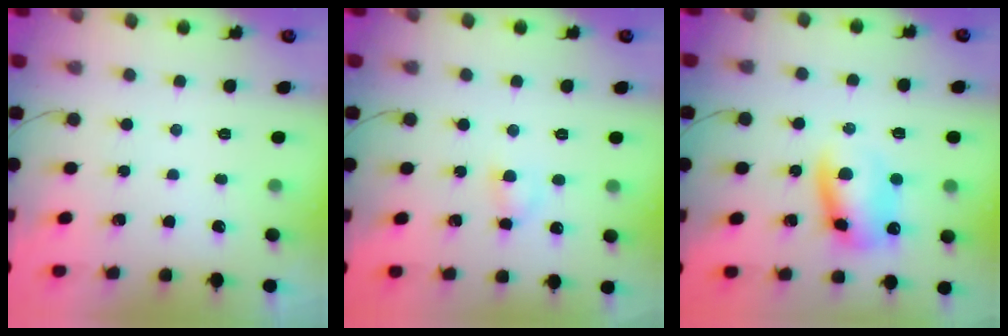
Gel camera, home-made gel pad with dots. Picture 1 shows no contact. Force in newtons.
{"total": 3.9, "press": 3.6, "slide": 1.4}
{"total": 10.4, "press": 10.3, "slide": 1.6}